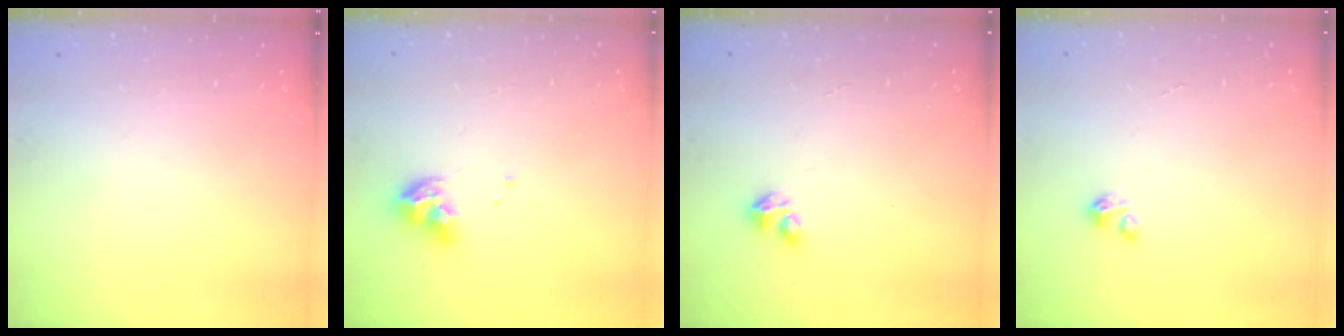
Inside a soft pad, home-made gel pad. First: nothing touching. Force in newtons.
{"total": 8.6, "press": 8.5, "slide": 0.9}
{"total": 3.2, "press": 3.2, "slide": 0.5}
{"total": 1.6, "press": 1.6, "slide": 0.2}